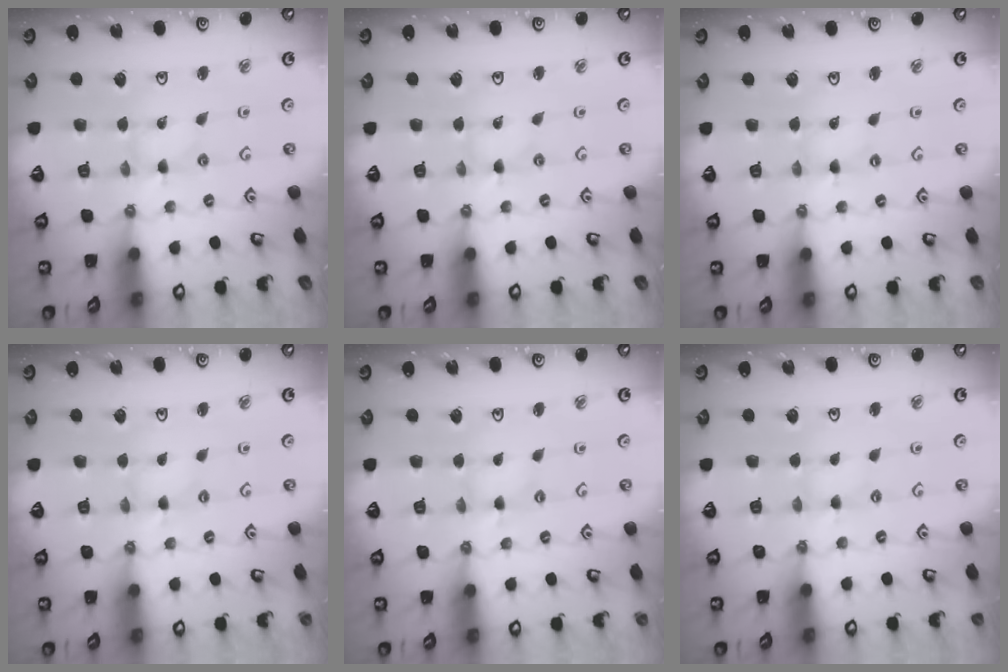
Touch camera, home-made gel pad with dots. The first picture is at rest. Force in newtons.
{"total": 0.0}
{"total": 0.0}
{"total": 1.1, "press": 1.0, "slide": 0.2}
{"total": 1.6, "press": 1.6, "slide": 0.2}
{"total": 1.4, "press": 1.4, "slide": 0.4}